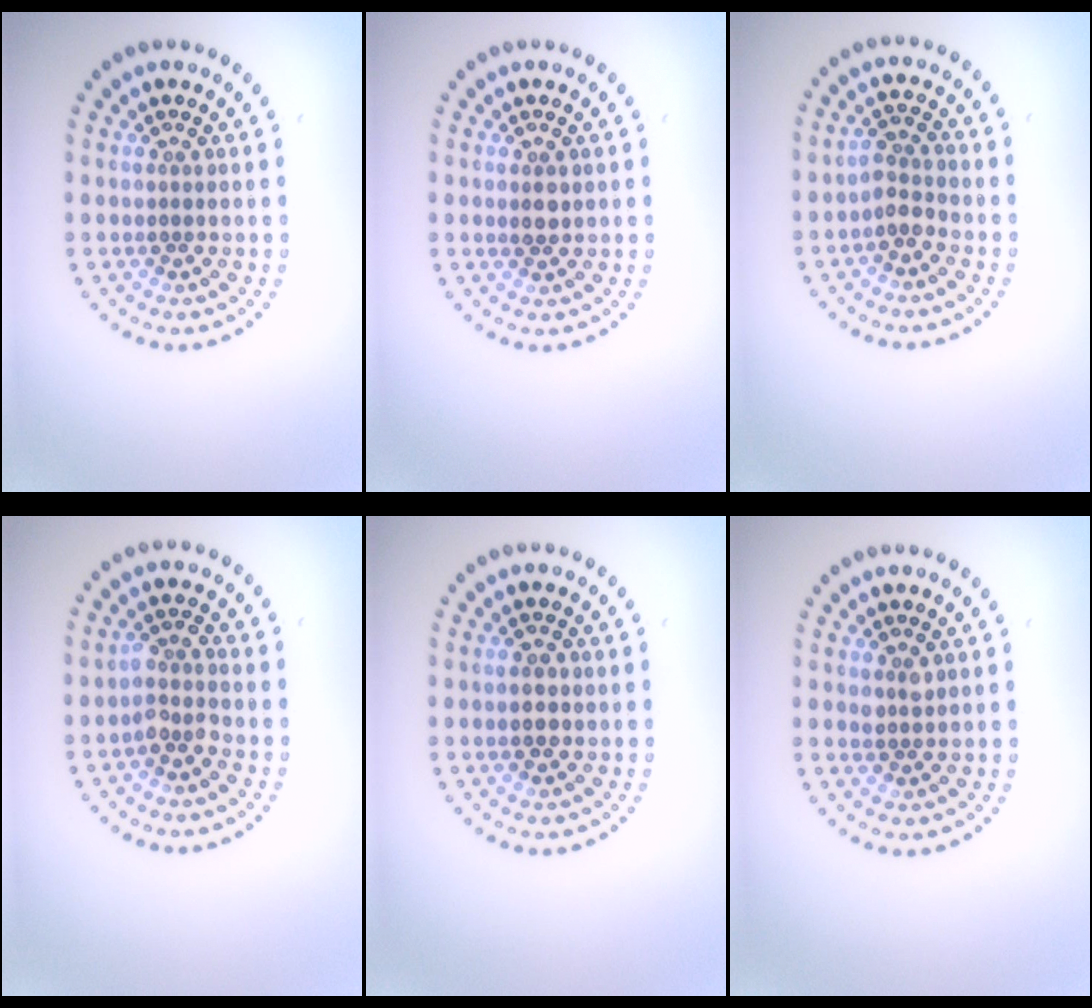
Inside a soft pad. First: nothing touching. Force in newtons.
{"total": 1.2, "press": 1.1, "slide": 0.4}
{"total": 1.8, "press": 1.5, "slide": 1.0}
{"total": 2.0, "press": 1.6, "slide": 1.2}
{"total": 2.1, "press": 2.1, "slide": 0.0}
{"total": 1.0, "press": 1.0, "slide": 0.2}